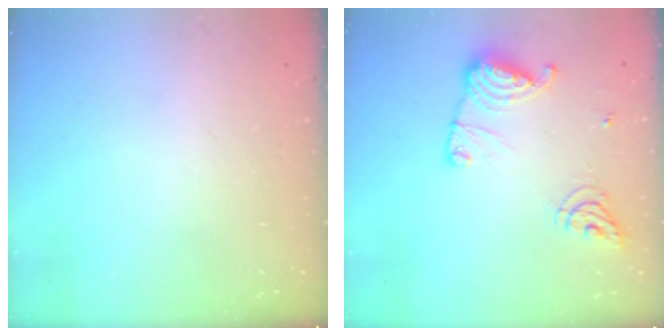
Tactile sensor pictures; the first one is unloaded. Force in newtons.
{"total": 13.2, "press": 13.2, "slide": 1.2}